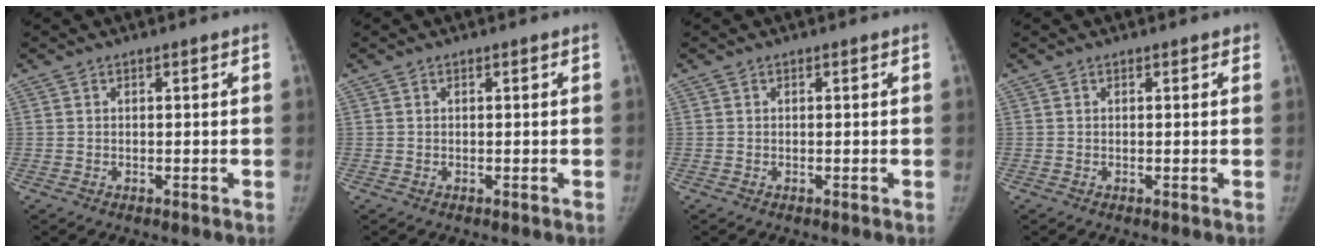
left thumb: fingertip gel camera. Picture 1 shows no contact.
{"total": 0.0}
{"total": 0.0}
{"total": 0.7, "force": [0.5, 0.4, 0.3], "torque": [0.000, -0.002, 0.003]}